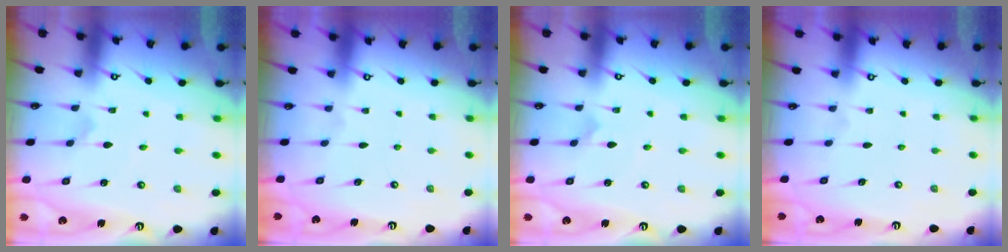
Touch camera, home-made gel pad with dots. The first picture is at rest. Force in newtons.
{"total": 0.0}
{"total": 0.0}
{"total": 0.0}